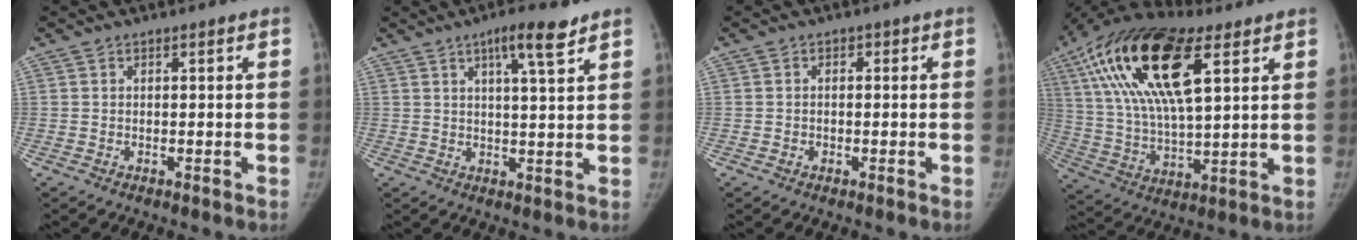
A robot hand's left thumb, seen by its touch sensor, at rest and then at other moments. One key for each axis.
{"total": 6.7, "fx": 4.2, "fy": 0.9, "fz": 5.2, "tx": -0.082, "ty": -0.020, "tz": 0.067}
{"total": 1.5, "fx": -0.4, "fy": 1.4, "fz": 0.3, "tx": 0.007, "ty": 0.006, "tz": -0.008}
{"total": 24.9, "fx": 10.5, "fy": 10.0, "fz": 20.2, "tx": -0.384, "ty": -0.003, "tz": 0.186}